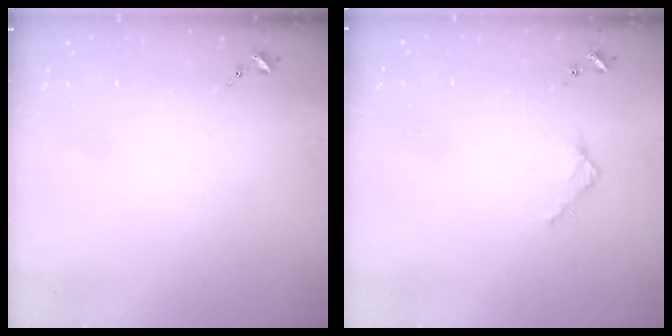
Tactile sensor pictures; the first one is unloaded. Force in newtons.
{"total": 2.4, "press": 2.3, "slide": 0.3}